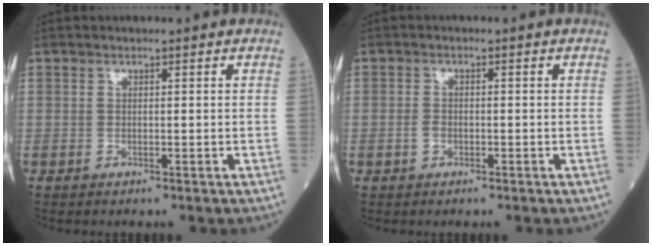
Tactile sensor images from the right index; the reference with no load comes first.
{"total": 1.5, "force": [-0.6, 1.0, 0.9], "torque": [-0.019, 0.003, -0.010]}